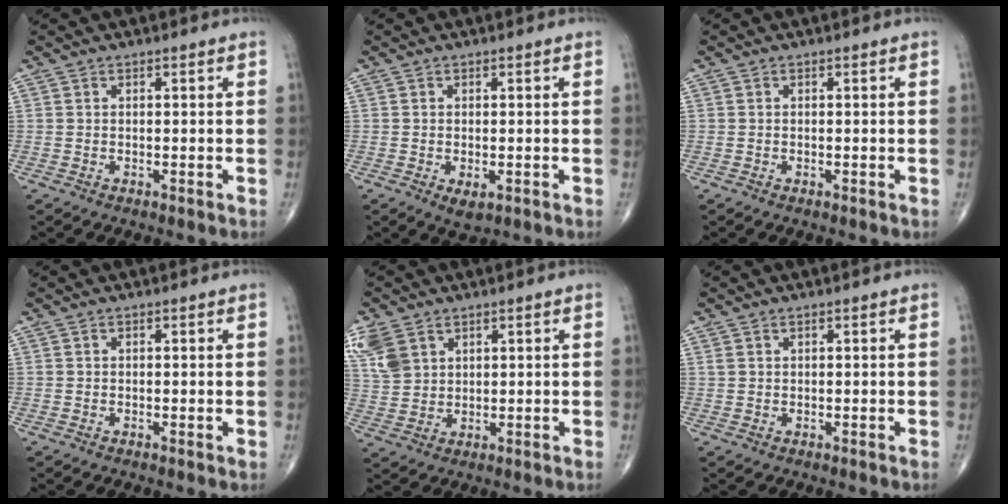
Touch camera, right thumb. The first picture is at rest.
{"total": 2.8, "force": [-0.9, 1.4, 2.3], "torque": [-0.037, -0.007, -0.009]}
{"total": 0.0}
{"total": 0.0}
{"total": 7.4, "force": [3.8, 5.0, 3.9], "torque": [-0.081, -0.004, 0.088]}
{"total": 1.0, "force": [0.6, 0.5, 0.5], "torque": [-0.012, 0.007, 0.015]}